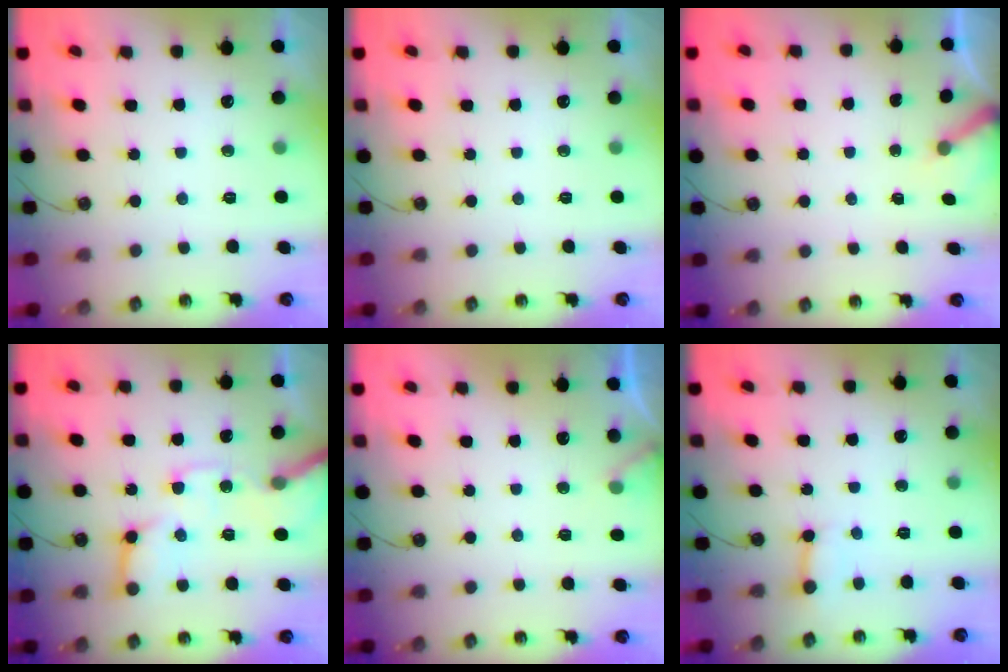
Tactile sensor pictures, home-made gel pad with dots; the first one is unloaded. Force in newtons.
{"total": 0.0}
{"total": 2.5, "press": 2.5, "slide": 0.3}
{"total": 15.6, "press": 15.4, "slide": 2.4}
{"total": 3.7, "press": 3.7, "slide": 0.3}
{"total": 3.9, "press": 3.9, "slide": 0.2}